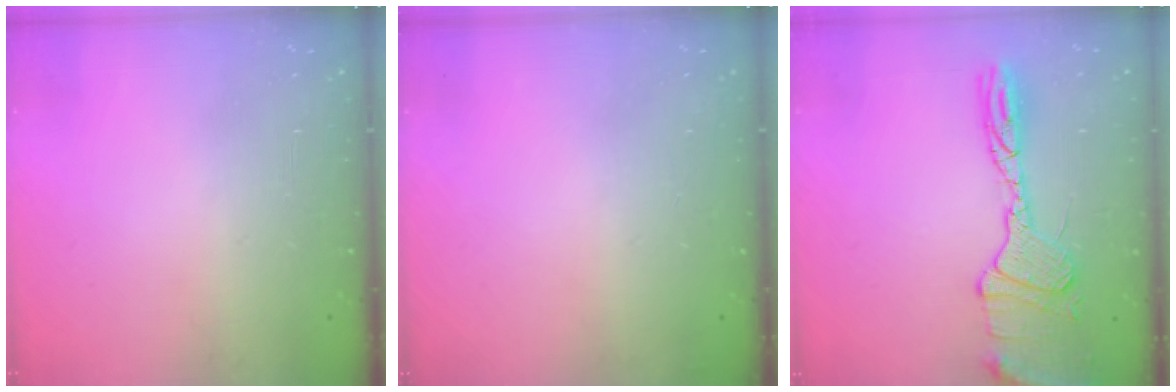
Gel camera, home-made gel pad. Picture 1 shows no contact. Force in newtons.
{"total": 2.8, "press": 2.3, "slide": 1.7}
{"total": 15.0, "press": 14.7, "slide": 2.7}